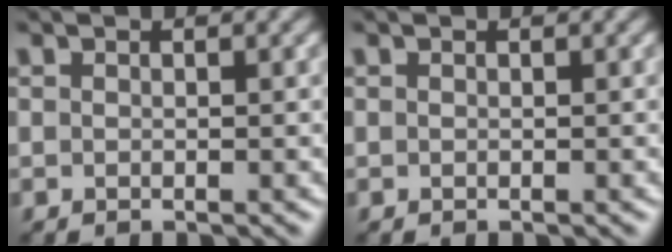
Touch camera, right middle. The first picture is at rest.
{"total": 0.0}